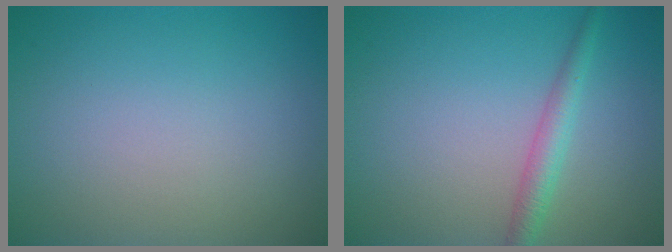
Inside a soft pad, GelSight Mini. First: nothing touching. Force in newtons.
{"total": 2.3, "press": 2.3, "slide": 0.1}